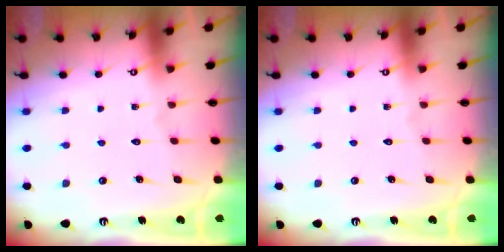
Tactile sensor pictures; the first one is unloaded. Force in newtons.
{"total": 0.0}